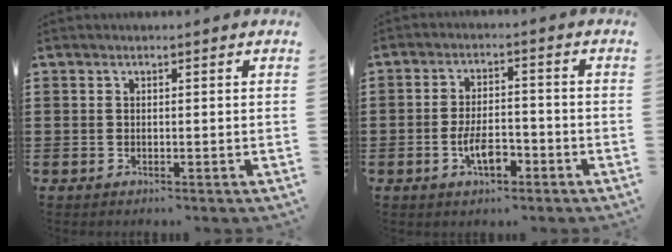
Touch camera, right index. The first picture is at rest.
{"total": 5.6, "force": [-2.3, 2.3, 4.5], "torque": [-0.085, 0.007, -0.044]}